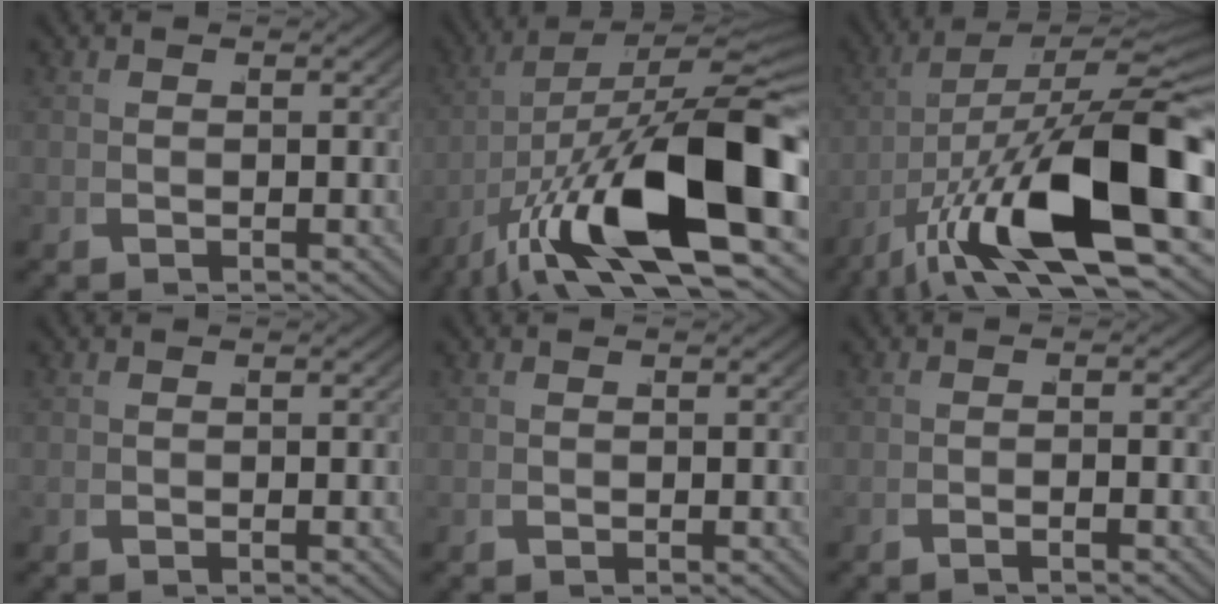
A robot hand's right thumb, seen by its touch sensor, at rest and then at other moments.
{"total": 17.2, "force": [-1.7, 7.8, 15.2], "torque": [-0.269, -0.037, 0.000]}
{"total": 15.6, "force": [-1.6, 6.8, 14.0], "torque": [-0.249, -0.033, 0.000]}
{"total": 0.0}
{"total": 0.0}
{"total": 0.7, "force": [-0.6, -0.3, 0.3], "torque": [-0.004, 0.008, -0.015]}